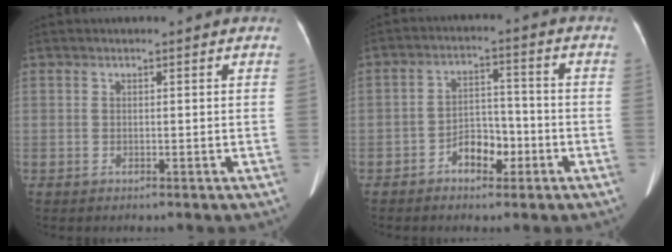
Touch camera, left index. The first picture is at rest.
{"total": 5.5, "force": [-2.8, 3.1, 3.5], "torque": [-0.060, 0.018, -0.048]}